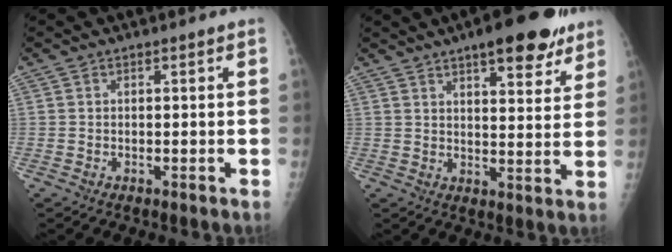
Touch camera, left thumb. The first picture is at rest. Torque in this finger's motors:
{"motor_torque": [-0.15, 0.19, -0.34, -0.27, -0.03]}